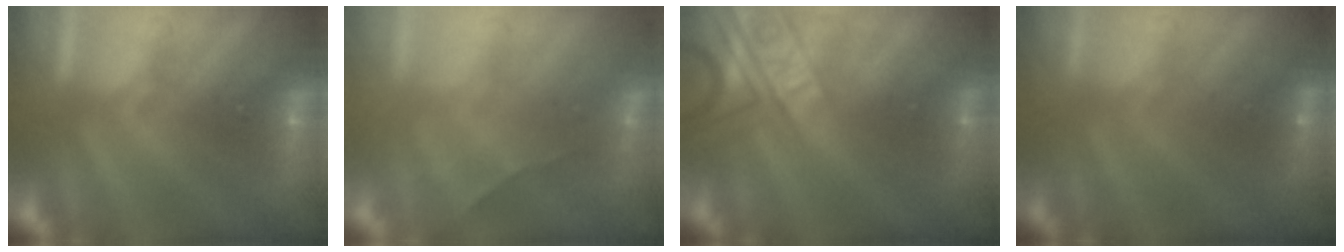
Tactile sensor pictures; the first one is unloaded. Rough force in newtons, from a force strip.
{"total": 2.3}
{"total": 2.3}
{"total": 1.7}